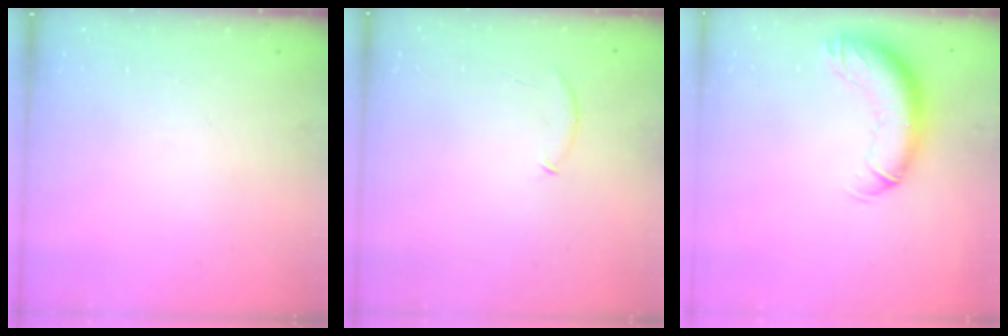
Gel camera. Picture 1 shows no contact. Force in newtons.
{"total": 5.8, "press": 5.7, "slide": 1.2}
{"total": 13.1, "press": 12.8, "slide": 2.9}